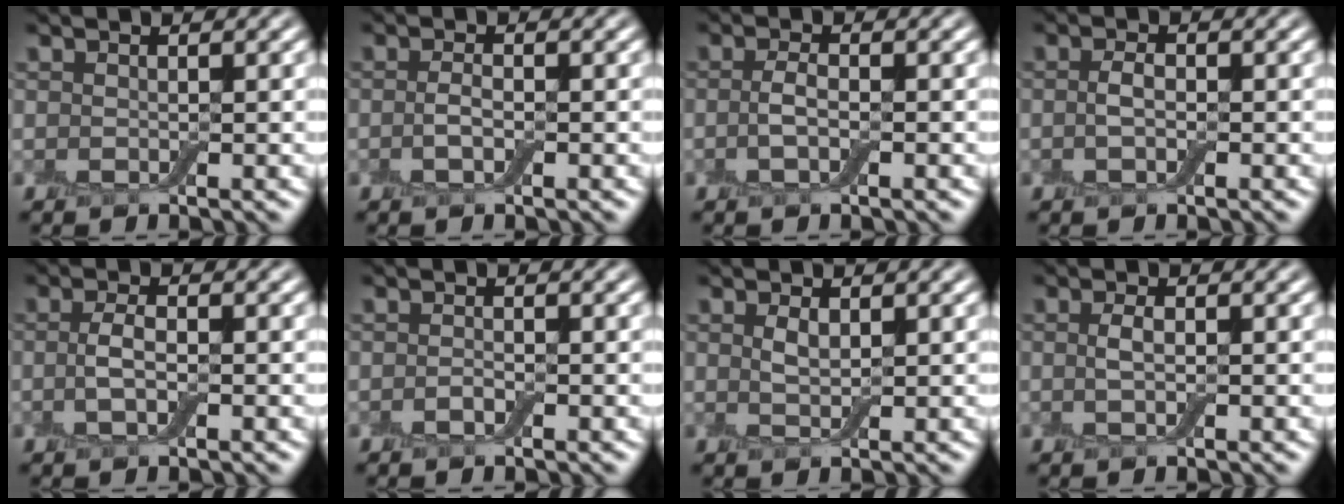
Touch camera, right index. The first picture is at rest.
{"total": 1.4, "force": [-0.3, 0.6, 1.3], "torque": [-0.029, 0.000, -0.010]}
{"total": 1.9, "force": [-0.4, 0.7, 1.7], "torque": [-0.039, 0.000, -0.012]}
{"total": 1.6, "force": [-0.2, 0.8, 1.4], "torque": [-0.030, 0.003, -0.008]}
{"total": 2.2, "force": [-0.3, 0.9, 2.0], "torque": [-0.046, 0.000, -0.010]}
{"total": 0.7, "force": [-0.4, 0.3, 0.5], "torque": [-0.013, -0.001, -0.008]}
{"total": 1.3, "force": [0.6, 0.5, 1.1], "torque": [-0.027, 0.000, 0.012]}
{"total": 1.3, "force": [0.0, 0.5, 1.2], "torque": [-0.028, 0.001, -0.001]}